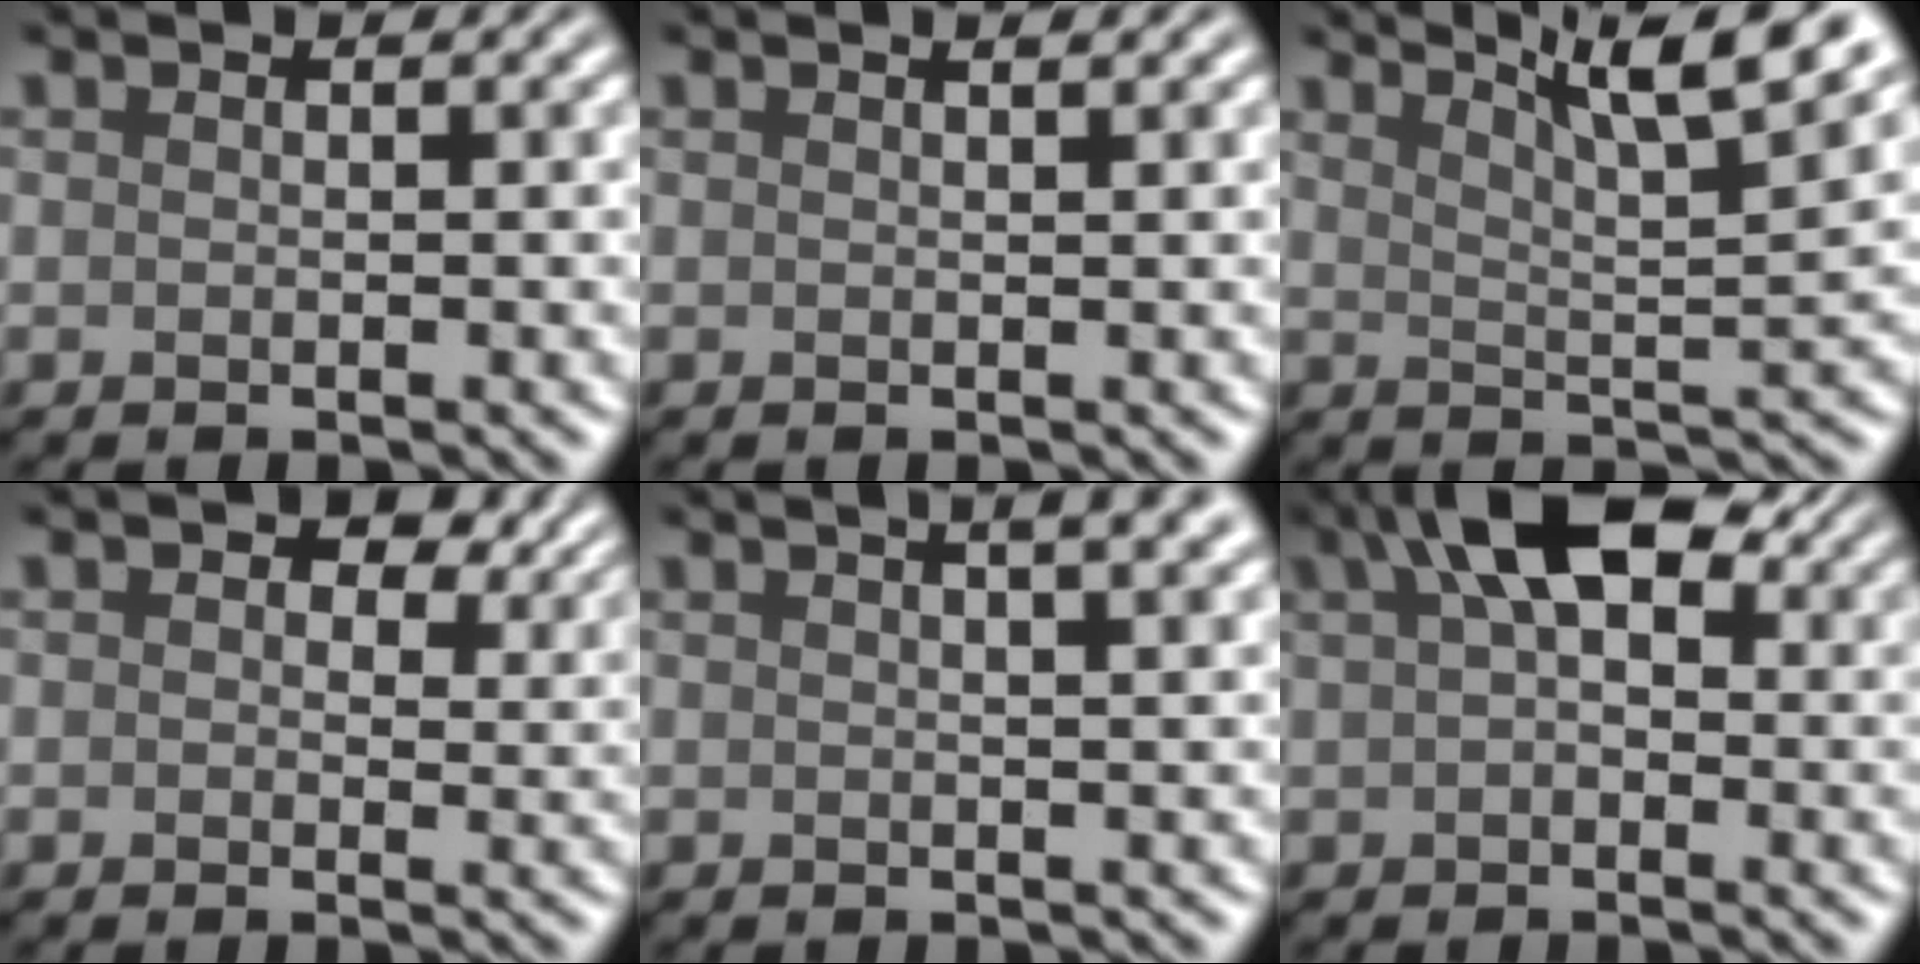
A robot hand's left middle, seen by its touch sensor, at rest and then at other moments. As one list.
[{"total": 1.3, "force": [0.9, 0.4, 0.8], "torque": [-0.007, 0.000, 0.003]}, {"total": 9.2, "force": [6.3, 2.0, 6.5], "torque": [-0.073, 0.022, 0.069]}, {"total": 4.7, "force": [2.1, 2.8, 3.1], "torque": [-0.037, -0.001, 0.024]}, {"total": 6.3, "force": [3.4, 2.8, 4.5], "torque": [-0.019, 0.043, 0.010]}, {"total": 7.1, "force": [2.9, 3.4, 5.4], "torque": [-0.078, 0.023, 0.032]}]